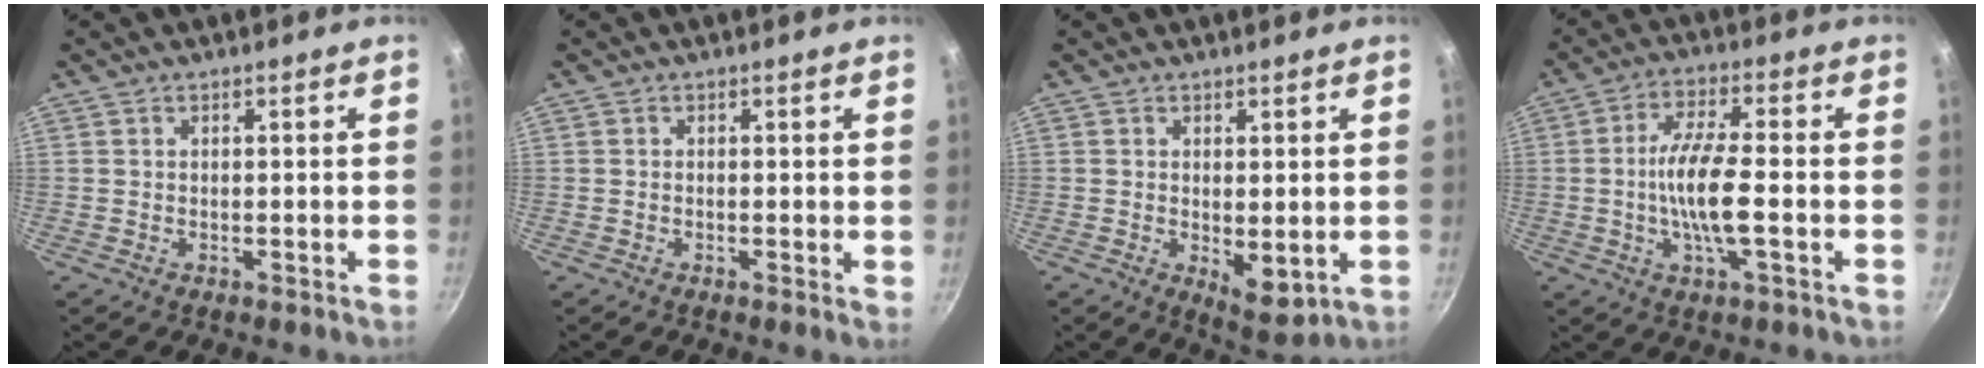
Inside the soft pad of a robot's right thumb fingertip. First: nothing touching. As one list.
[{"total": 0.8, "force": [0.0, 0.3, 0.7], "torque": [-0.009, -0.002, -0.005]}, {"total": 5.8, "force": [-0.2, 2.7, 5.1], "torque": [-0.065, -0.019, 0.005]}, {"total": 10.0, "force": [-1.6, 2.3, 9.6], "torque": [-0.187, 0.015, -0.037]}]